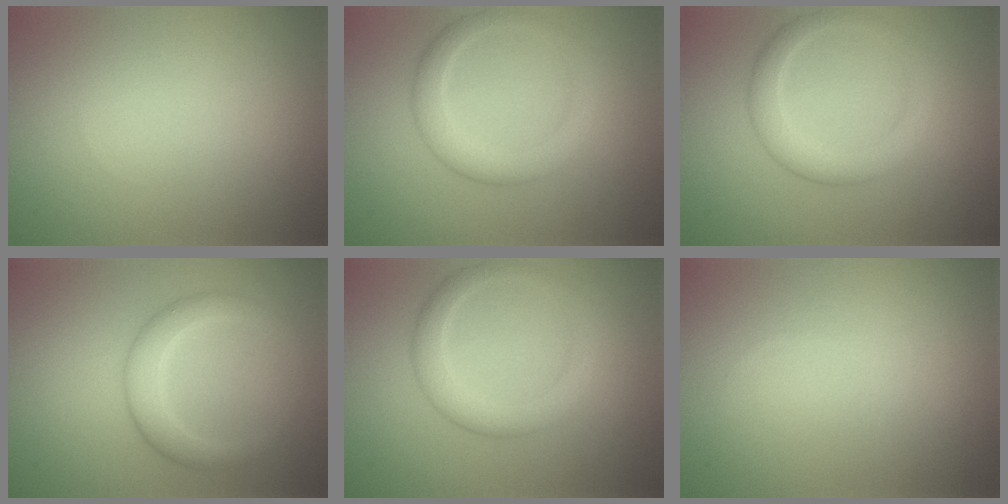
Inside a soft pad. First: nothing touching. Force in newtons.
{"total": 2.9, "press": 2.9, "slide": 0.2}
{"total": 2.9, "press": 2.9, "slide": 0.2}
{"total": 2.7, "press": 2.7, "slide": 0.1}
{"total": 2.9, "press": 2.9, "slide": 0.2}
{"total": 0.0}